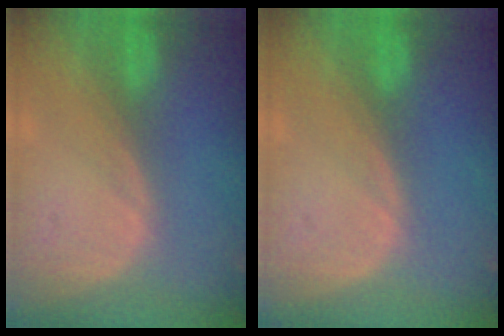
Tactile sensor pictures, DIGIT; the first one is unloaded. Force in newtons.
{"total": 0.0}